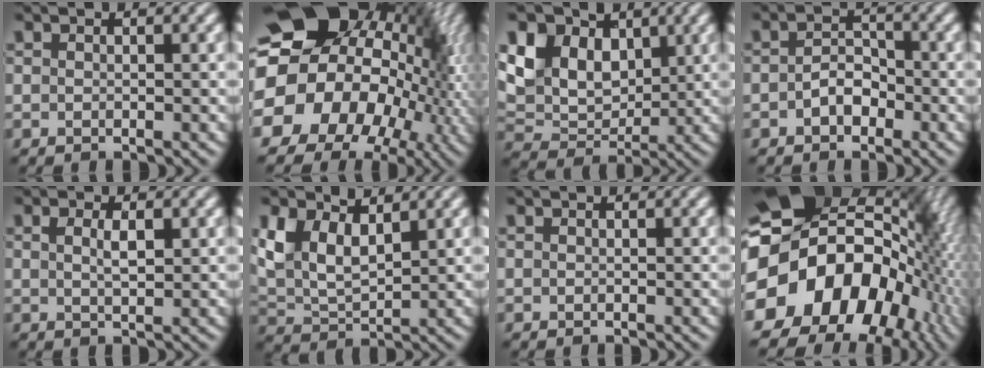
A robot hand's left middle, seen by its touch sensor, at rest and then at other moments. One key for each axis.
{"total": 21.4, "fx": -1.4, "fy": 17.3, "fz": 12.5, "tx": -0.185, "ty": 0.003, "tz": -0.062}
{"total": 7.7, "fx": 3.4, "fy": 5.3, "fz": 4.4, "tx": -0.108, "ty": 0.010, "tz": 0.054}
{"total": 2.3, "fx": -0.9, "fy": 1.5, "fz": 1.5, "tx": -0.029, "ty": 0.006, "tz": -0.020}
{"total": 2.1, "fx": 0.6, "fy": 0.8, "fz": 1.8, "tx": -0.036, "ty": 0.000, "tz": 0.013}
{"total": 6.0, "fx": 2.8, "fy": 3.1, "fz": 4.3, "tx": -0.097, "ty": 0.002, "tz": 0.052}
{"total": 0.0}
{"total": 18.8, "fx": -2.1, "fy": 14.6, "fz": 11.6, "tx": -0.202, "ty": 0.004, "tz": -0.038}